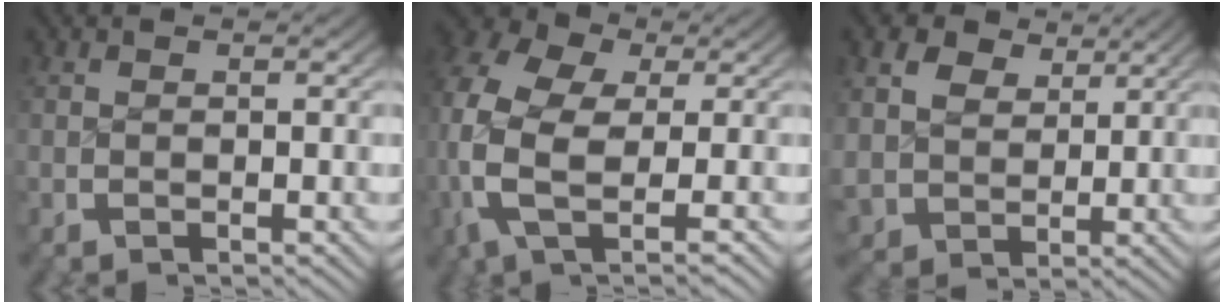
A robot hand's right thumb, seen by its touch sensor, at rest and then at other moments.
{"total": 11.7, "force": [0.3, 8.0, 8.5], "torque": [-0.201, -0.032, 0.006]}
{"total": 5.6, "force": [2.1, 4.6, 2.4], "torque": [-0.061, -0.021, 0.049]}